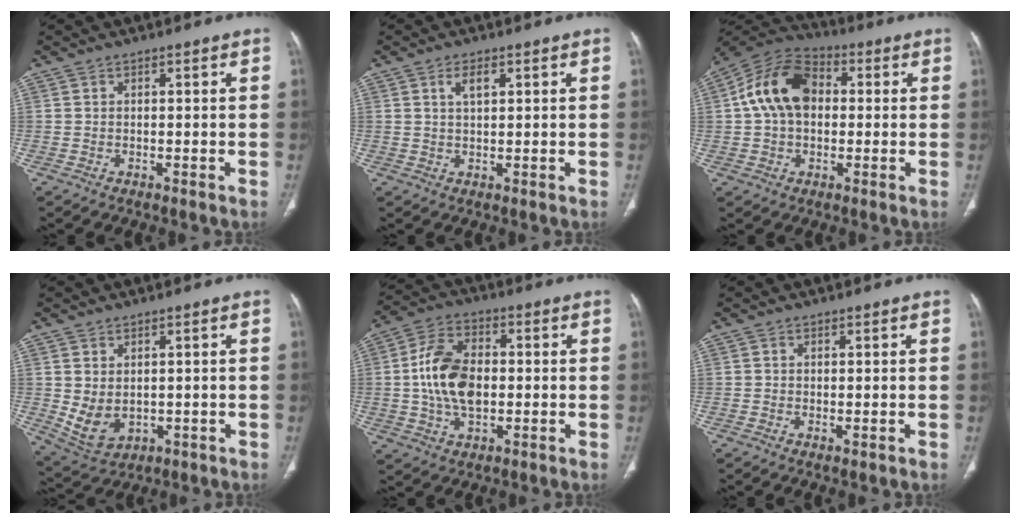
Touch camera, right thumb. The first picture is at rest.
{"total": 3.1, "force": [1.3, 1.4, 2.4], "torque": [-0.044, -0.003, 0.025]}
{"total": 13.8, "force": [1.5, 9.6, 9.8], "torque": [-0.167, 0.029, 0.015]}
{"total": 6.5, "force": [0.2, 4.5, 4.6], "torque": [-0.081, -0.008, 0.030]}
{"total": 12.7, "force": [-0.1, 7.8, 10.1], "torque": [-0.184, 0.013, -0.003]}
{"total": 0.9, "force": [-0.1, 0.4, 0.8], "torque": [-0.018, -0.005, 0.001]}